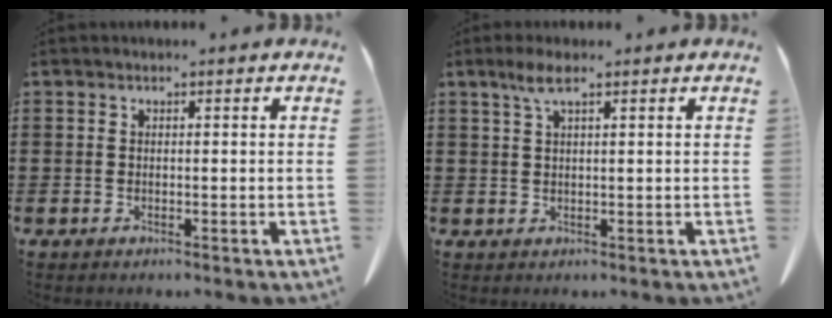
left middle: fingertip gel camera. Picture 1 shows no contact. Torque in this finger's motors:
{"motor_torque": [0.57, -0.18, 0.07, 0.06]}